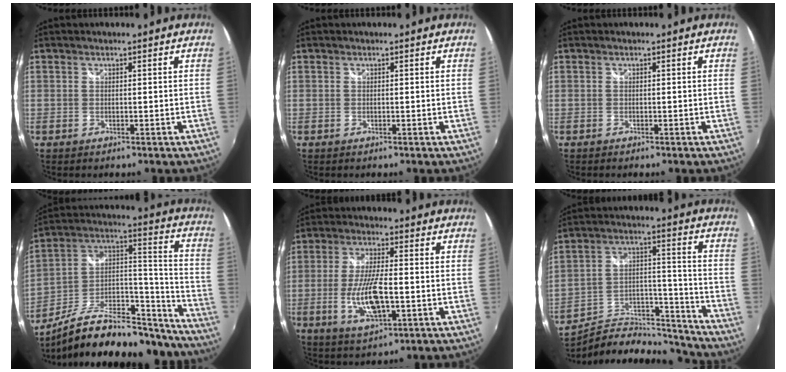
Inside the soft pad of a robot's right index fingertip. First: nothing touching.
{"total": 0.0}
{"total": 0.5, "force": [-0.5, 0.3, 0.1], "torque": [-0.004, -0.002, -0.009]}
{"total": 27.2, "force": [-21.6, 9.5, 13.5], "torque": [-0.201, 0.045, -0.317]}
{"total": 10.8, "force": [-2.7, 3.5, 9.9], "torque": [-0.198, -0.011, -0.047]}
{"total": 19.2, "force": [-16.0, 7.5, 7.5], "torque": [-0.121, 0.046, -0.237]}